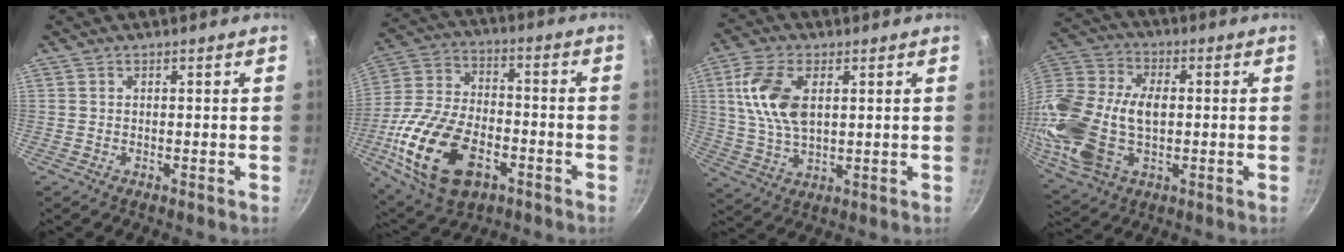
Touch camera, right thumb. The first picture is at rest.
{"total": 21.5, "force": [-7.7, 12.8, 15.4], "torque": [-0.294, 0.028, -0.137]}
{"total": 11.6, "force": [2.8, 6.5, 9.2], "torque": [-0.175, -0.004, 0.055]}
{"total": 21.7, "force": [-1.2, 13.9, 16.7], "torque": [-0.341, 0.022, -0.019]}